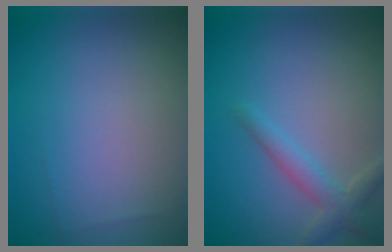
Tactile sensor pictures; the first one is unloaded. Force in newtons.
{"total": 2.3, "press": 2.3, "slide": 0.0}